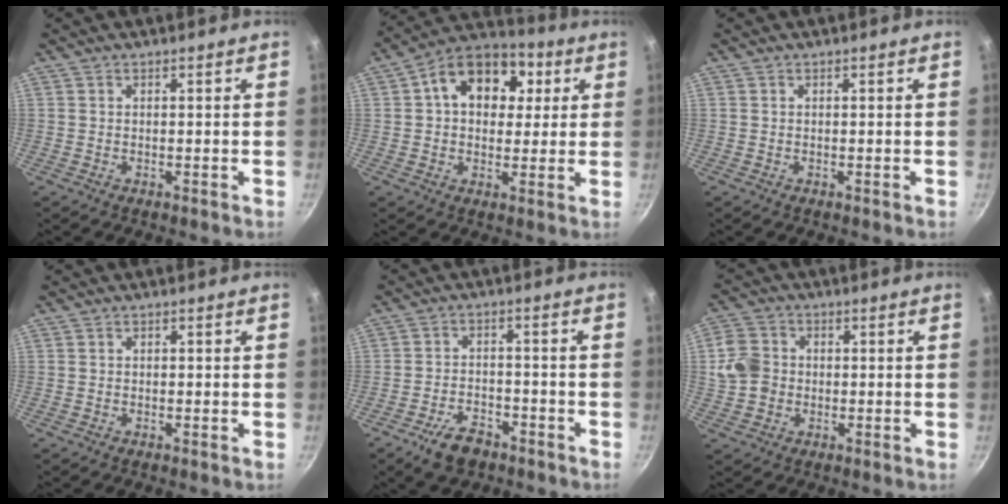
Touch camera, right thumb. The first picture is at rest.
{"total": 14.8, "force": [3.8, 10.7, 9.5], "torque": [-0.114, 0.016, 0.041]}
{"total": 0.0}
{"total": 0.0}
{"total": 7.2, "force": [-4.7, 3.9, 3.9], "torque": [-0.062, 0.031, -0.077]}
{"total": 7.4, "force": [-0.4, 6.5, 3.6], "torque": [-0.049, 0.009, -0.018]}